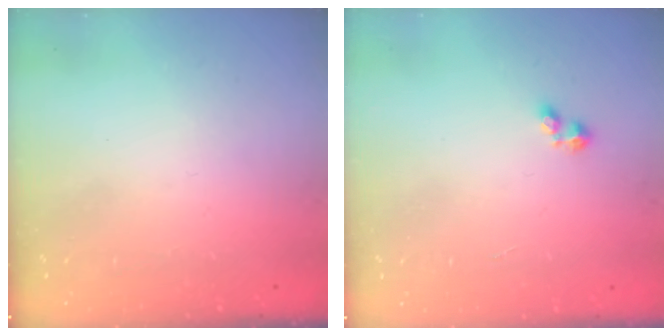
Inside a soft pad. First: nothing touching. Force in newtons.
{"total": 2.0, "press": 2.0, "slide": 0.2}